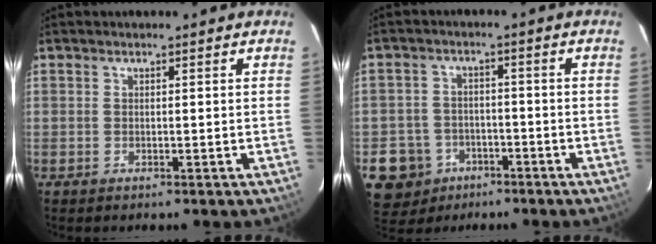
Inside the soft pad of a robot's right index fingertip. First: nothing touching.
{"total": 8.8, "force": [-4.4, 7.4, 1.4], "torque": [-0.060, 0.027, -0.064]}